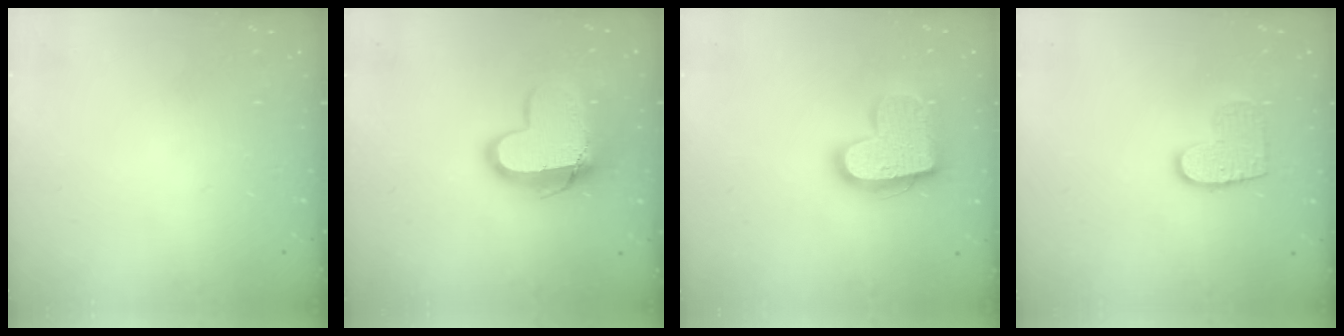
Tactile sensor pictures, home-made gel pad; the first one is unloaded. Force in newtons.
{"total": 14.4, "press": 14.4, "slide": 1.0}
{"total": 17.3, "press": 17.3, "slide": 1.1}
{"total": 9.7, "press": 9.7, "slide": 0.3}